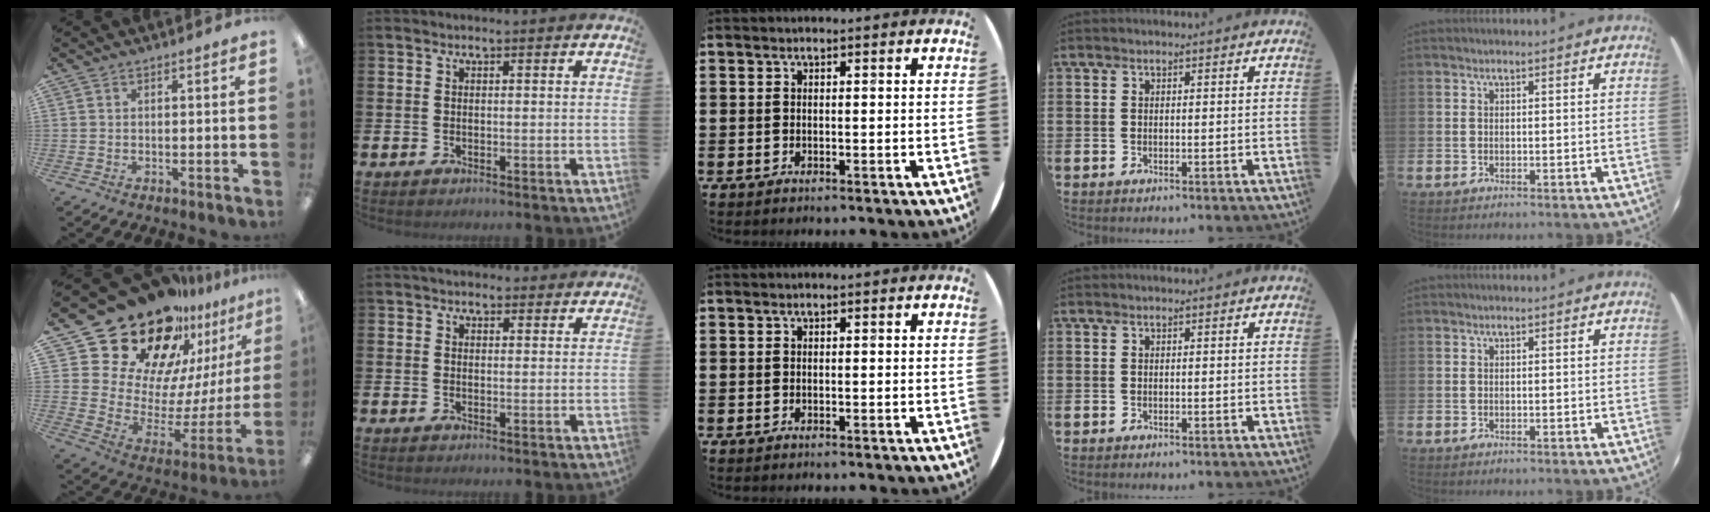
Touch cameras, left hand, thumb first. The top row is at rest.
{"thumb": {"total": 30.0, "force": [22.6, 14.9, 12.8], "torque": [-0.230, -0.176, 0.431]}, "index": {"total": 2.3, "force": [2.1, 0.9, 0.3], "torque": [0.002, -0.005, 0.036]}}